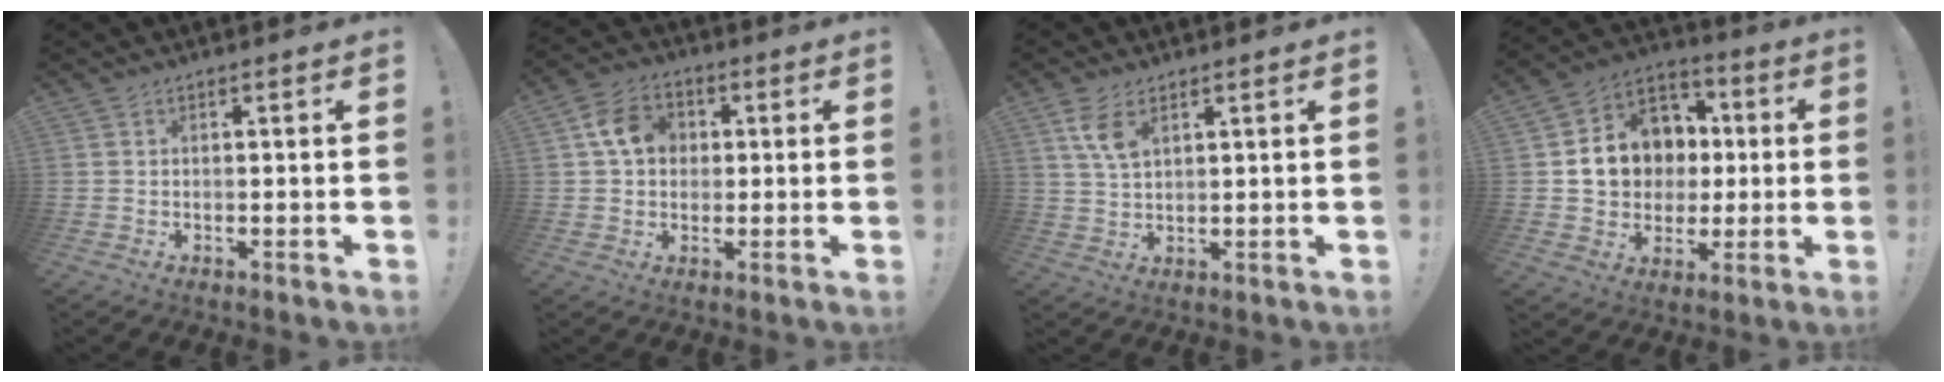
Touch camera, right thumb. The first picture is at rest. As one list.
[{"total": 10.5, "force": [2.4, 8.5, 5.6], "torque": [-0.086, 0.013, 0.050]}, {"total": 6.2, "force": [3.2, 3.0, 4.4], "torque": [-0.083, -0.016, 0.057]}, {"total": 15.3, "force": [1.4, 13.4, 7.3], "torque": [-0.096, 0.009, 0.050]}]